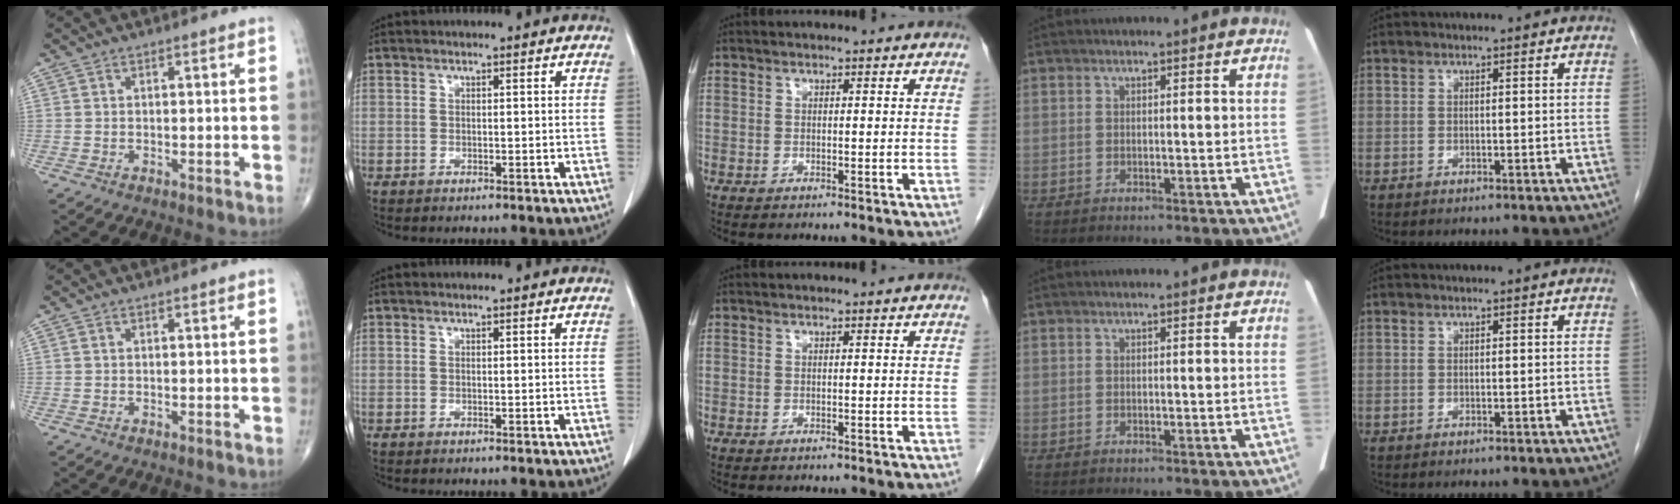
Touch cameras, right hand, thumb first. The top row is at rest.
{}